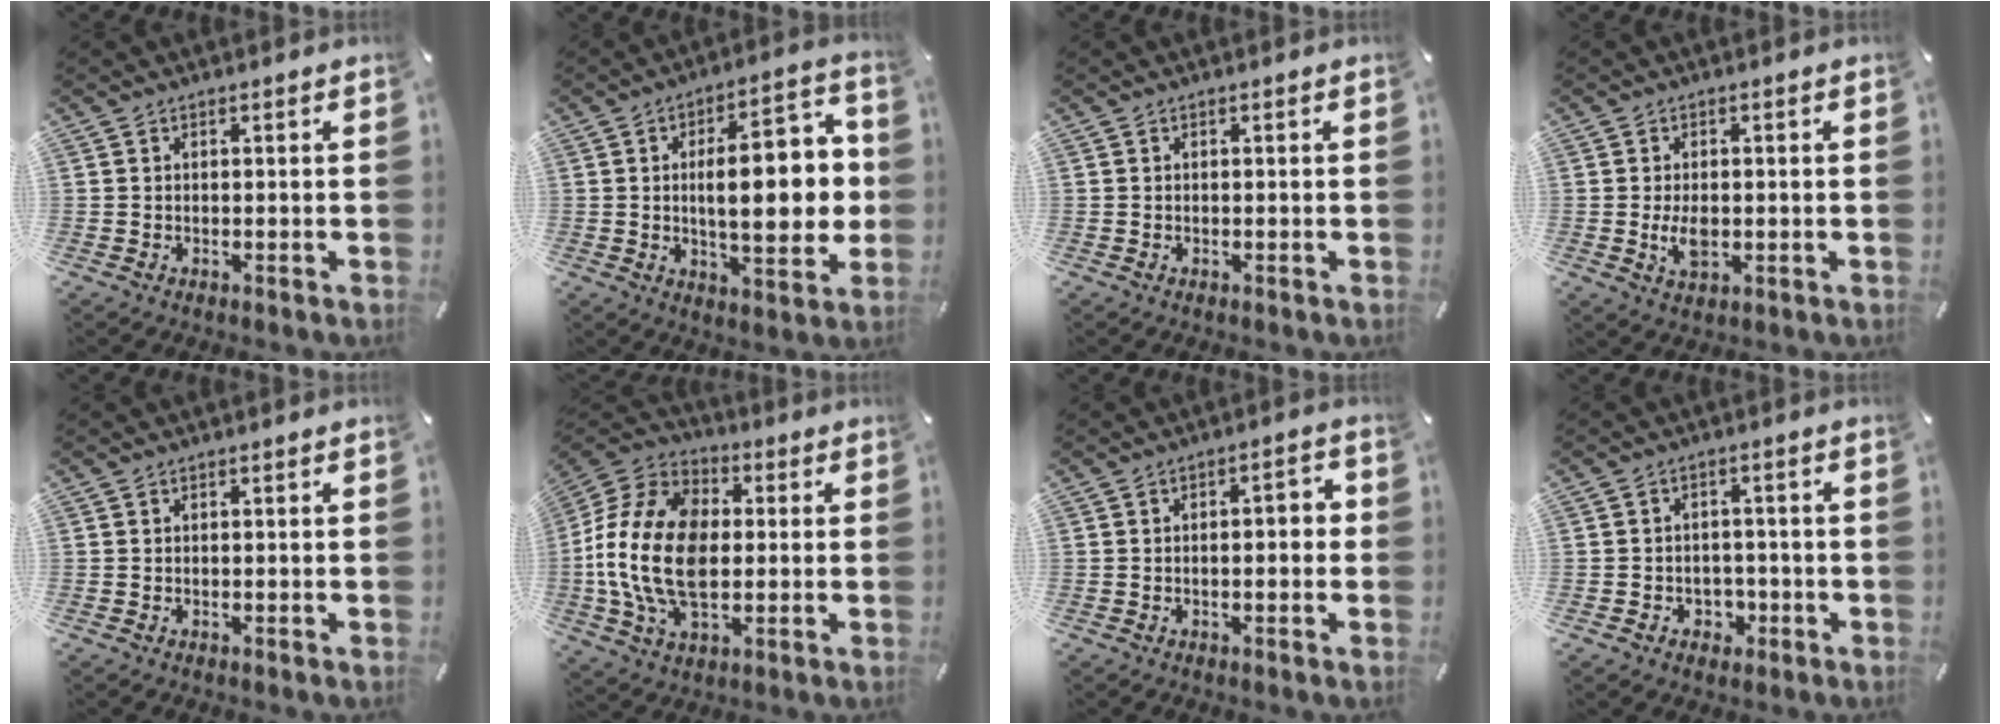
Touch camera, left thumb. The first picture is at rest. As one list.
[{"total": 18.2, "force": [0.4, 7.9, 16.4], "torque": [-0.229, 0.002, 0.002]}, {"total": 0.0}, {"total": 4.9, "force": [-0.6, 2.9, 3.9], "torque": [-0.090, -0.003, -0.013]}, {"total": 0.0}, {"total": 19.7, "force": [-1.5, 13.3, 14.4], "torque": [-0.326, 0.009, -0.031]}, {"total": 4.0, "force": [-0.9, 1.8, 3.4], "torque": [-0.042, 0.008, -0.024]}, {"total": 4.2, "force": [-1.4, 3.8, 1.2], "torque": [-0.013, 0.005, -0.026]}]